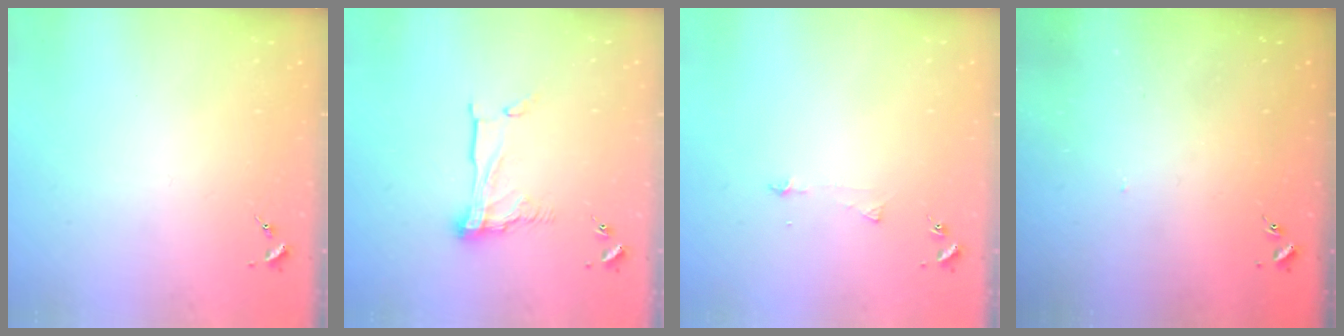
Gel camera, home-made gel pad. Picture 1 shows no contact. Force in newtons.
{"total": 11.1, "press": 11.0, "slide": 0.9}
{"total": 3.8, "press": 3.8, "slide": 0.3}
{"total": 1.2, "press": 1.1, "slide": 0.1}